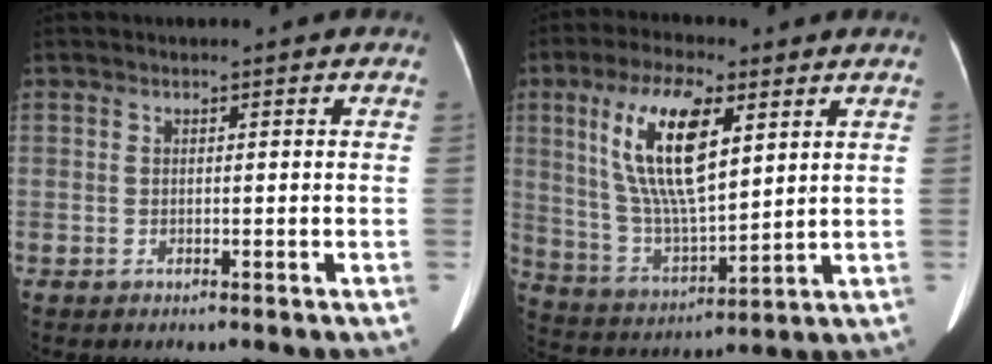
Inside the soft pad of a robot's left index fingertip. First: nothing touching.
{"total": 14.6, "force": [5.5, 4.3, 12.8], "torque": [-0.260, 0.007, 0.105]}